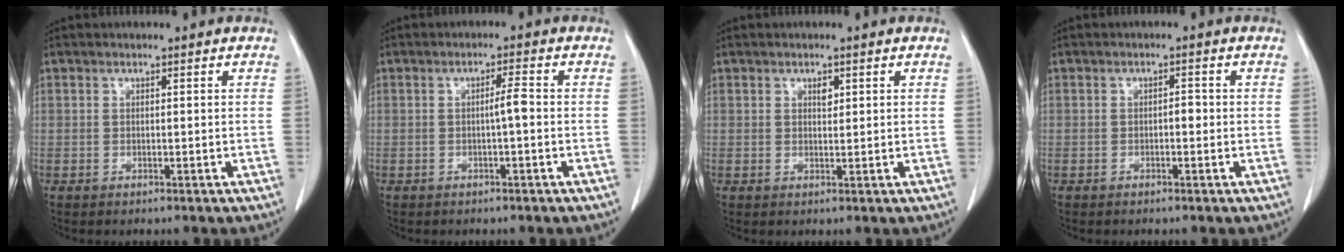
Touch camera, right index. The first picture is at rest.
{"total": 2.2, "force": [-0.3, 0.0, 2.2], "torque": [-0.035, 0.003, -0.005]}
{"total": 1.4, "force": [0.7, 0.7, 0.9], "torque": [-0.012, -0.004, 0.012]}
{"total": 1.2, "force": [-0.2, 0.6, 1.1], "torque": [-0.012, 0.004, -0.006]}